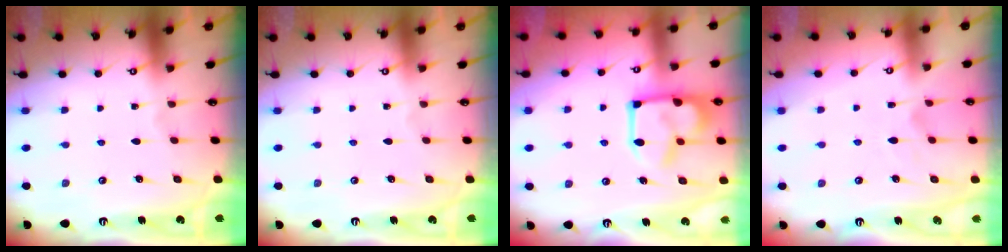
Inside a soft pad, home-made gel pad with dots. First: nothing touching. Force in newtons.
{"total": 0.0}
{"total": 11.4, "press": 11.4, "slide": 1.3}
{"total": 1.3, "press": 0.6, "slide": 1.2}